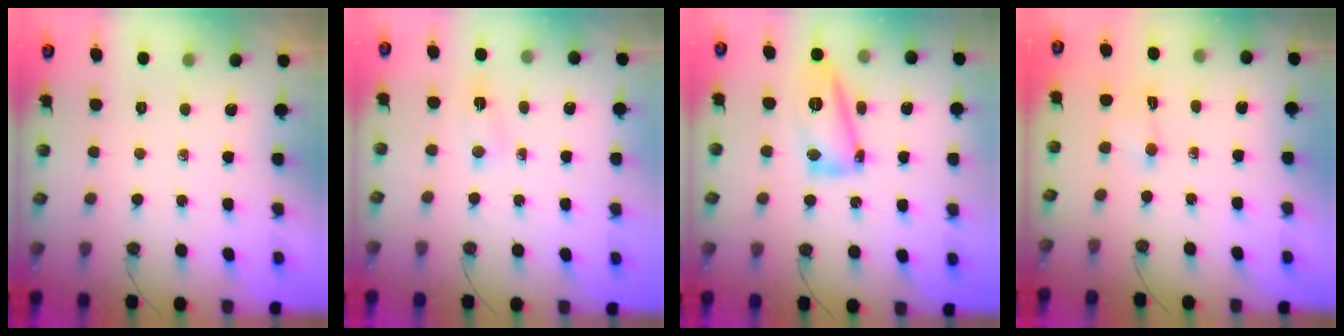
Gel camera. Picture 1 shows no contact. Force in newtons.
{"total": 12.2, "press": 3.1, "slide": 11.8}
{"total": 14.4, "press": 14.2, "slide": 2.5}
{"total": 1.5, "press": 1.3, "slide": 0.7}